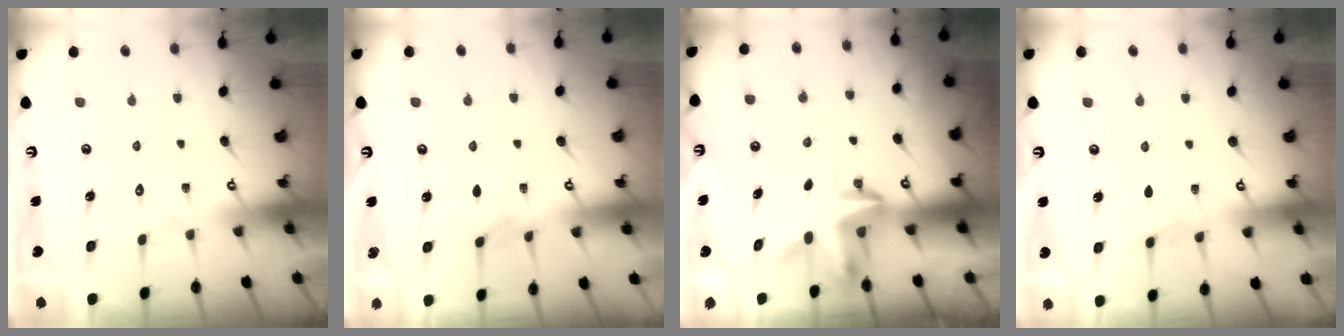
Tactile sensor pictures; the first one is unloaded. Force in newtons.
{"total": 3.6, "press": 3.5, "slide": 0.5}
{"total": 3.5, "press": 3.5, "slide": 0.2}
{"total": 2.4, "press": 2.4, "slide": 0.3}